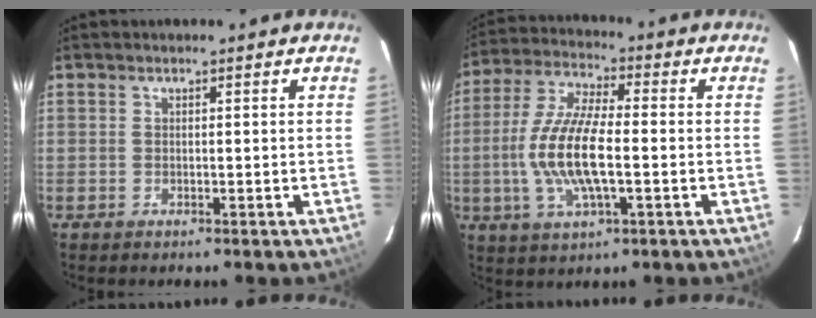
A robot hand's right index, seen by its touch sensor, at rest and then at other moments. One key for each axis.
{"total": 13.3, "fx": -2.0, "fy": 4.1, "fz": 12.5, "tx": -0.262, "ty": -0.002, "tz": -0.041}